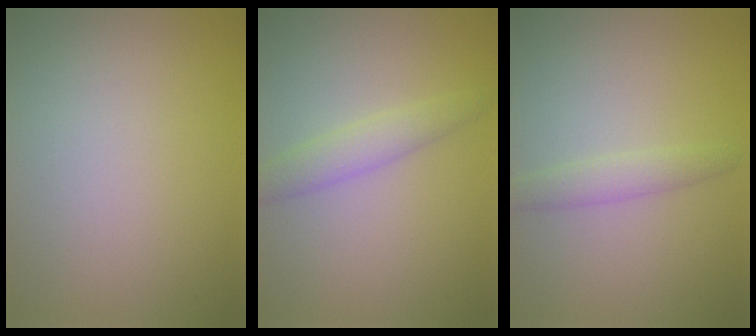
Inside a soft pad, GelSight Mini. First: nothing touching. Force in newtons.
{"total": 2.3, "press": 2.3, "slide": 0.1}
{"total": 1.8, "press": 1.8, "slide": 0.1}